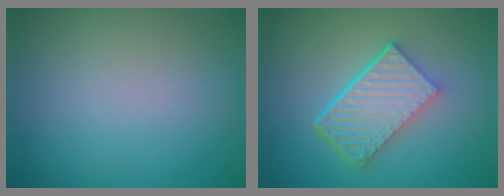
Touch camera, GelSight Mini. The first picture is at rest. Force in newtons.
{"total": 6.6, "press": 4.4, "slide": 4.9}